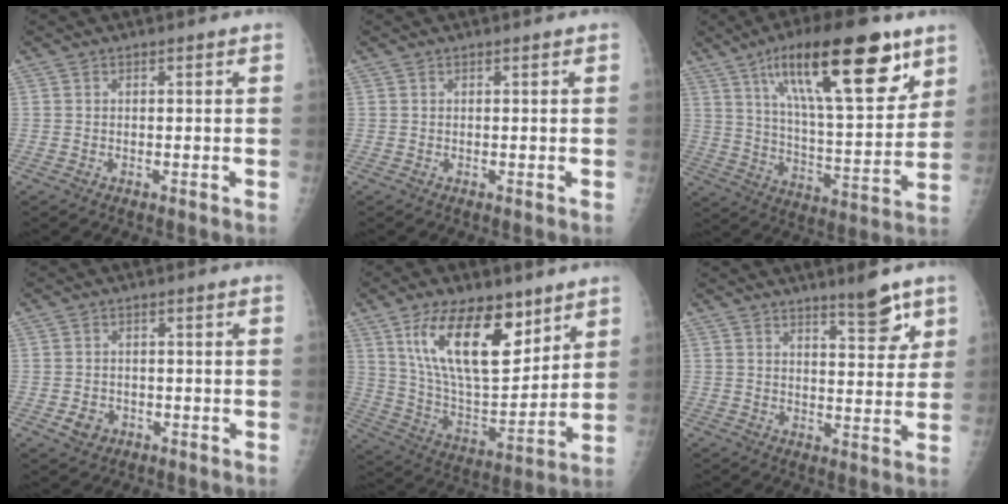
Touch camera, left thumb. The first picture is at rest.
{"total": 0.0}
{"total": 24.5, "force": [13.2, 7.7, 19.1], "torque": [-0.275, -0.042, 0.220]}
{"total": 3.3, "force": [-1.3, 2.7, 1.3], "torque": [-0.012, 0.005, -0.017]}
{"total": 19.9, "force": [10.6, 9.3, 14.1], "torque": [-0.202, -0.060, 0.196]}
{"total": 6.3, "force": [4.6, 1.8, 4.0], "torque": [-0.038, -0.033, 0.063]}